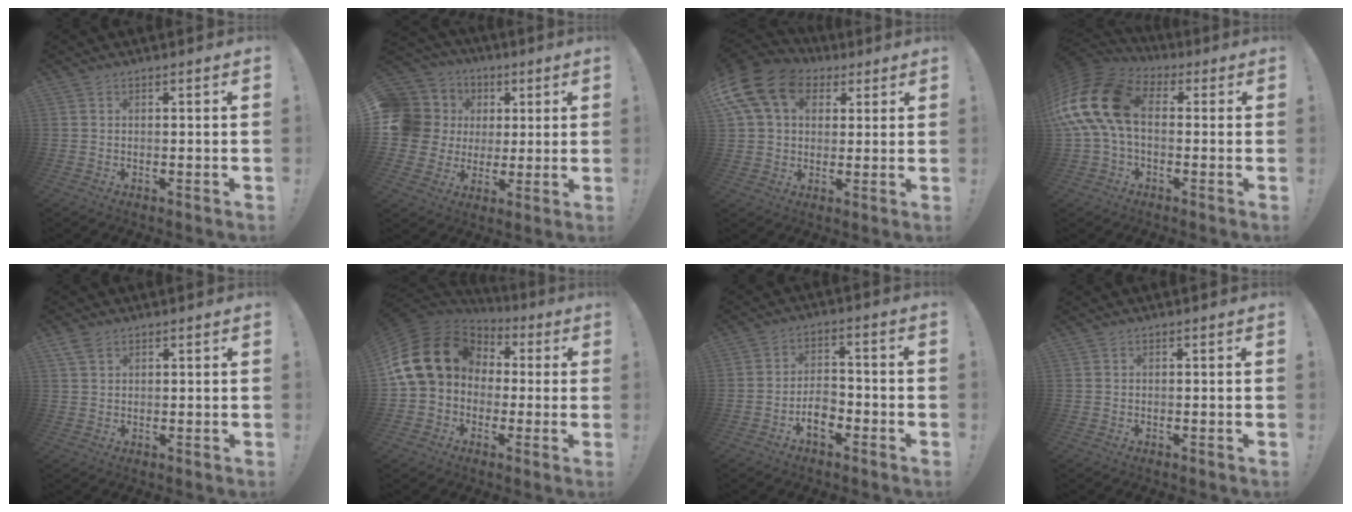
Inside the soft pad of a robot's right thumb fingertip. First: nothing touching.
{"total": 14.7, "force": [2.3, 13.3, 5.8], "torque": [-0.116, -0.004, 0.065]}
{"total": 16.6, "force": [6.0, 12.0, 9.7], "torque": [-0.173, -0.013, 0.115]}
{"total": 19.9, "force": [1.9, 12.6, 15.4], "torque": [-0.302, 0.018, 0.041]}
{"total": 3.5, "force": [2.2, 2.1, 1.7], "torque": [-0.035, -0.003, 0.043]}
{"total": 20.5, "force": [4.3, 16.2, 11.9], "torque": [-0.212, -0.007, 0.103]}
{"total": 7.0, "force": [-3.7, 4.2, 4.2], "torque": [-0.072, 0.014, -0.066]}
{"total": 0.0}